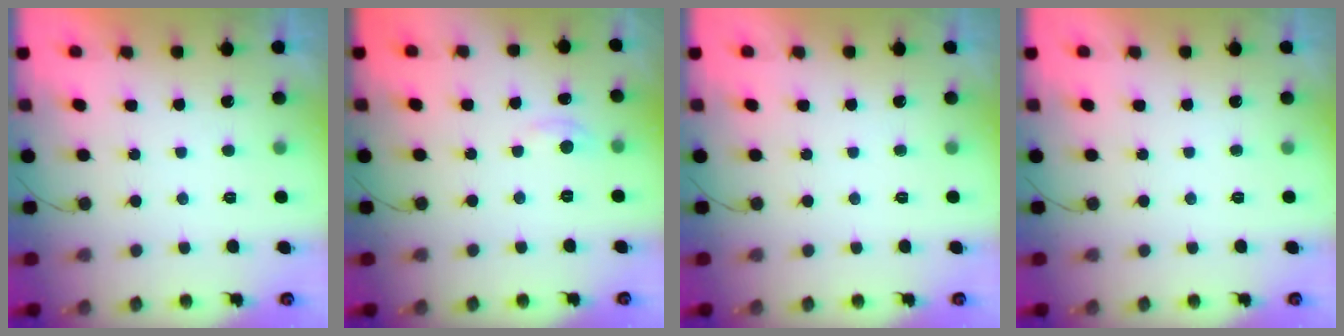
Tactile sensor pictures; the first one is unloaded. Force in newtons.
{"total": 3.1, "press": 3.1, "slide": 0.5}
{"total": 0.0}
{"total": 0.0}